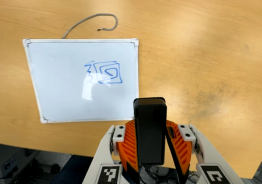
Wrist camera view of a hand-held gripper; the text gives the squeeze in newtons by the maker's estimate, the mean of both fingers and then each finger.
{"total": 4.3, "left": 4.4, "right": 4.2}